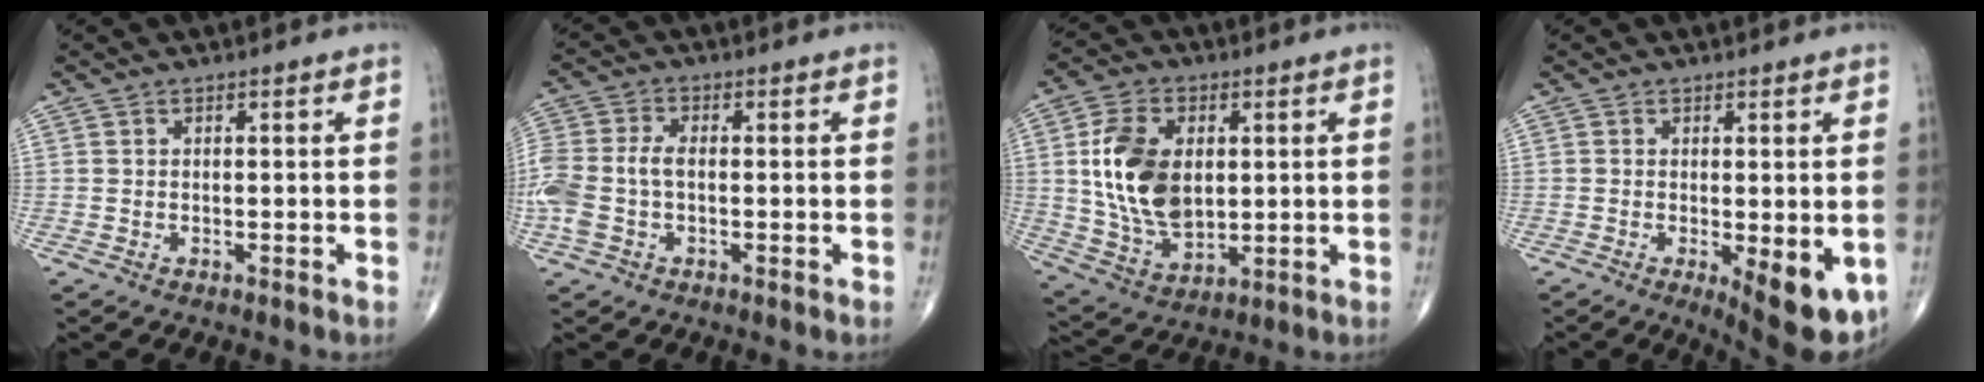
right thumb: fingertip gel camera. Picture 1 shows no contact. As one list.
[{"total": 9.4, "force": [-1.3, 5.7, 7.4], "torque": [-0.193, 0.017, -0.026]}, {"total": 15.3, "force": [2.2, 9.7, 11.7], "torque": [-0.201, -0.012, 0.047]}, {"total": 9.6, "force": [-2.6, 3.3, 8.6], "torque": [-0.105, -0.020, -0.027]}]